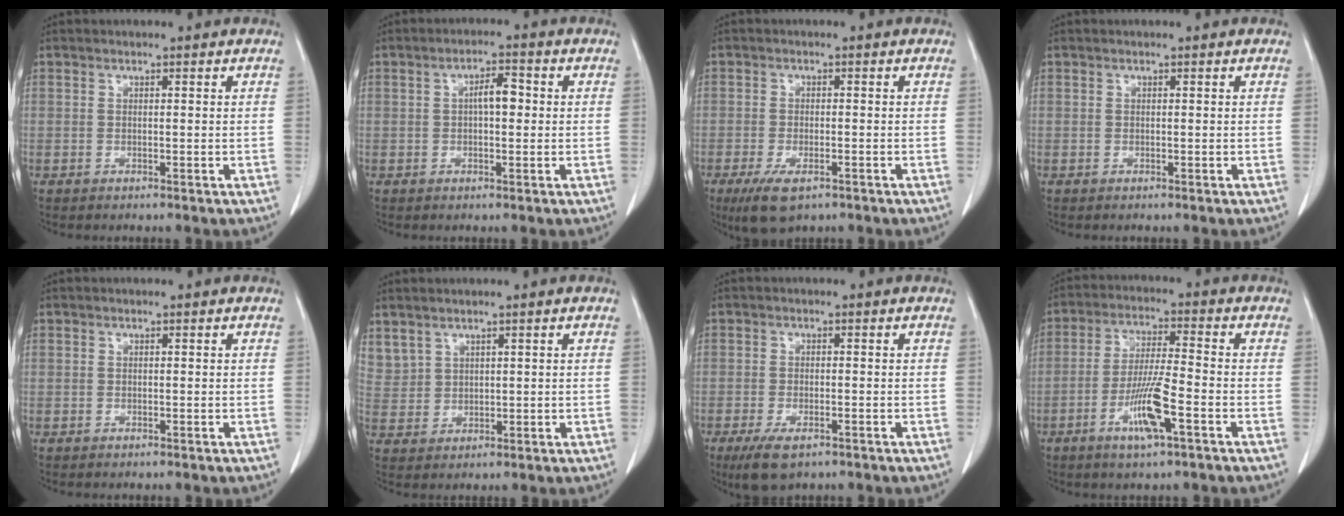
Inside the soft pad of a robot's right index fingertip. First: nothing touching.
{"total": 3.8, "force": [0.3, 1.3, 3.5], "torque": [-0.060, 0.010, 0.004]}
{"total": 5.6, "force": [-3.4, 1.9, 4.0], "torque": [-0.081, -0.015, -0.053]}
{"total": 0.0}
{"total": 0.0}
{"total": 5.5, "force": [3.9, 3.7, 1.2], "torque": [-0.035, 0.011, 0.096]}
{"total": 5.1, "force": [-3.3, 1.8, 3.5], "torque": [-0.073, -0.013, -0.051]}
{"total": 8.6, "force": [-3.7, 0.6, 7.7], "torque": [-0.151, -0.007, -0.066]}